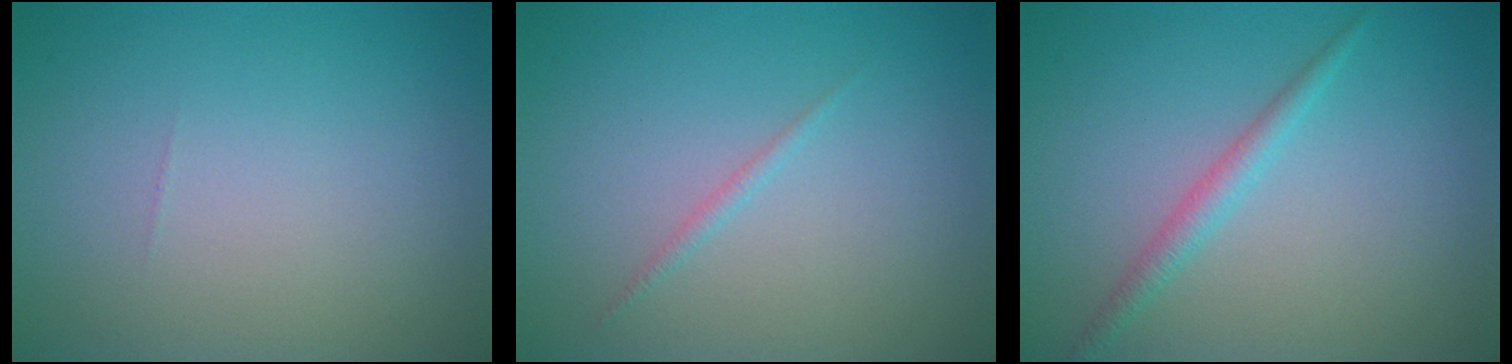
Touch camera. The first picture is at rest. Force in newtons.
{"total": 0.6, "press": 0.6, "slide": 0.1}
{"total": 1.7, "press": 1.7, "slide": 0.1}